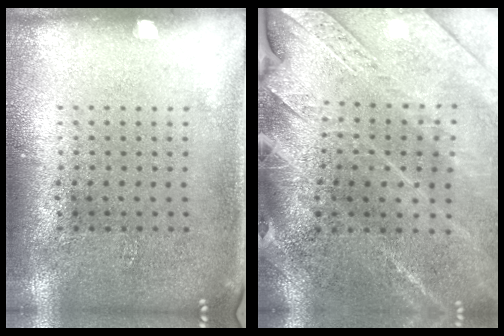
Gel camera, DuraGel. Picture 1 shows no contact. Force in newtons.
{"total": 2.9, "press": 2.9, "slide": 0.4}